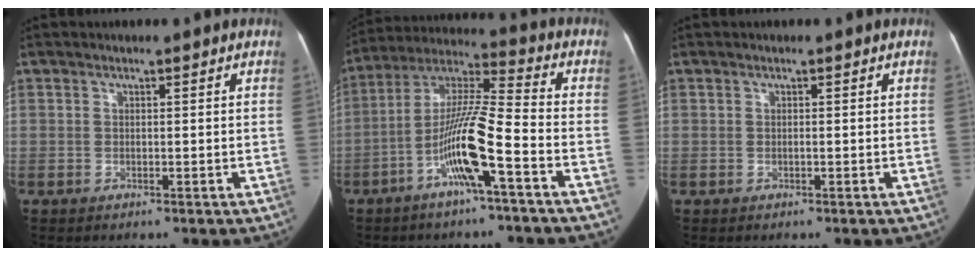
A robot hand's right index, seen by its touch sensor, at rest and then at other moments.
{"total": 12.5, "force": [-5.2, 0.0, 11.4], "torque": [-0.225, 0.014, -0.101]}
{"total": 0.0}